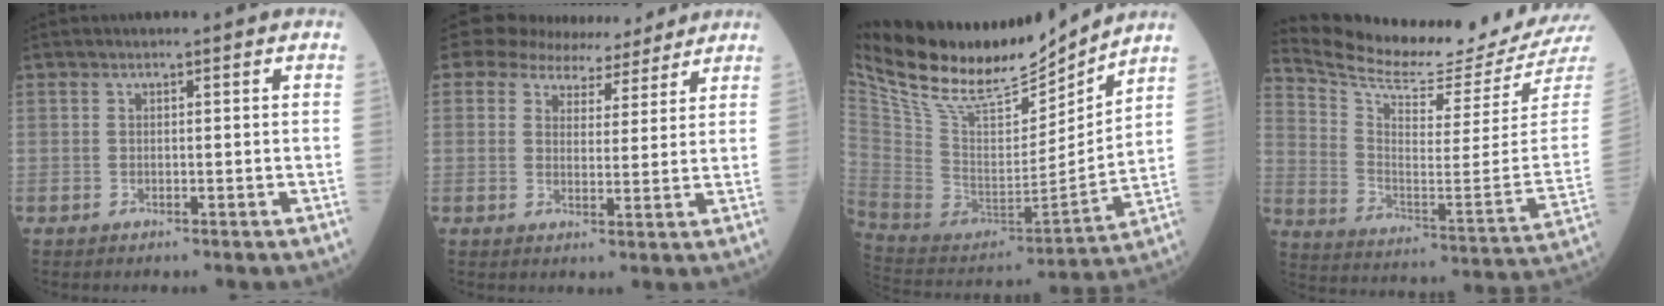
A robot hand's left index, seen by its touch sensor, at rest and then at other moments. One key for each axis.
{"total": 7.9, "fx": 7.2, "fy": 3.4, "fz": 0.5, "tx": -0.001, "ty": 0.011, "tz": 0.091}
{"total": 24.9, "fx": 21.5, "fy": 5.2, "fz": 11.5, "tx": -0.222, "ty": -0.007, "tz": 0.369}
{"total": 19.9, "fx": 19.2, "fy": -1.0, "fz": 5.1, "tx": -0.123, "ty": -0.117, "tz": 0.283}